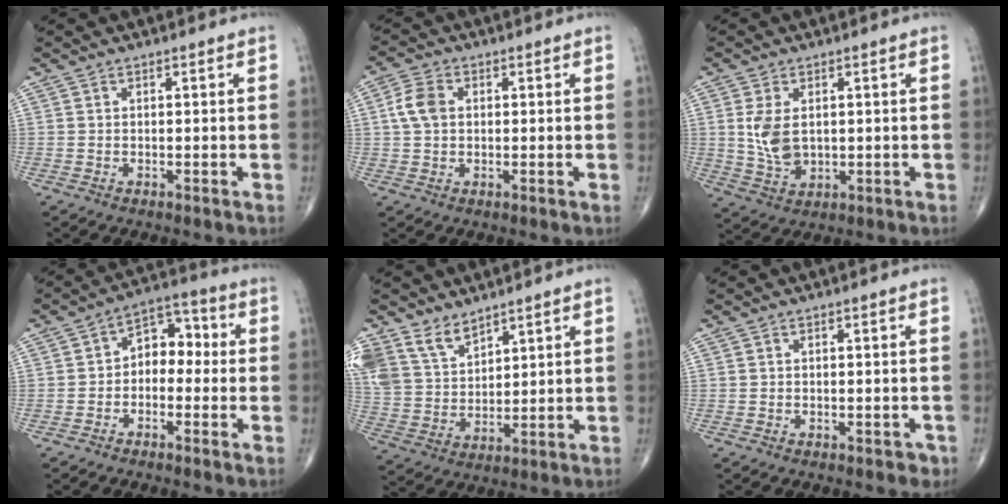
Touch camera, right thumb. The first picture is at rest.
{"total": 5.1, "force": [0.7, 3.6, 3.5], "torque": [-0.073, 0.009, 0.010]}
{"total": 7.0, "force": [1.0, 4.4, 5.3], "torque": [-0.098, -0.010, 0.030]}
{"total": 7.5, "force": [-0.8, 5.3, 5.2], "torque": [-0.044, 0.040, -0.033]}
{"total": 9.4, "force": [7.0, 5.2, 3.5], "torque": [-0.057, -0.033, 0.154]}
{"total": 1.2, "force": [-0.7, 0.7, 0.5], "torque": [-0.001, 0.004, -0.008]}